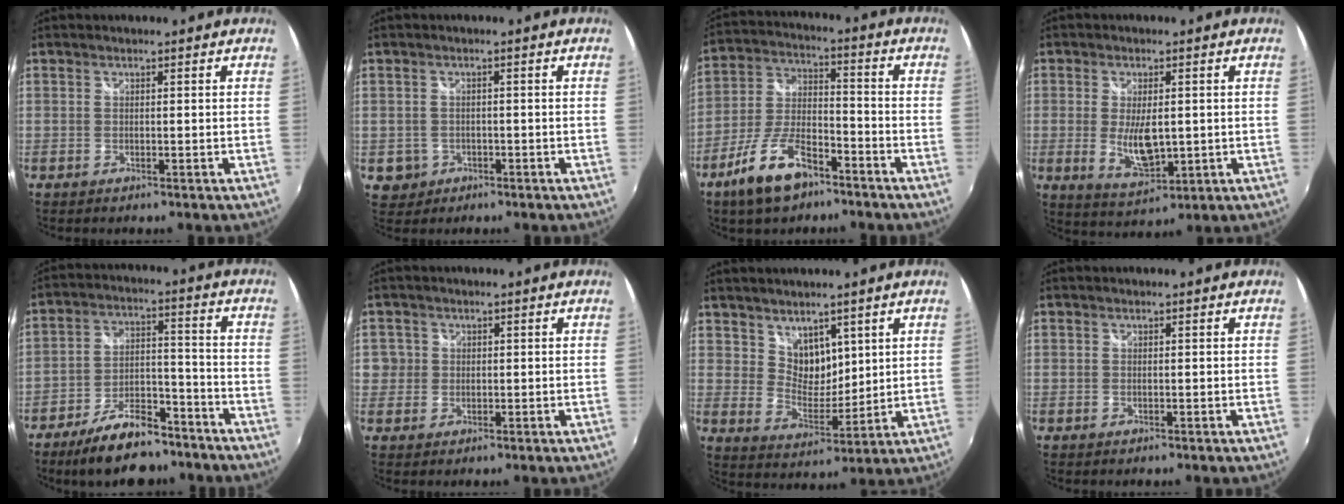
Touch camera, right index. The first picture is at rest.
{"total": 3.7, "force": [-1.1, 3.4, 0.8], "torque": [-0.026, 0.004, -0.008]}
{"total": 12.5, "force": [-8.1, 5.1, 8.1], "torque": [-0.173, -0.002, -0.147]}
{"total": 7.7, "force": [-0.4, 3.5, 6.9], "torque": [-0.127, -0.012, 0.001]}
{"total": 14.5, "force": [-11.1, 5.8, 7.3], "torque": [-0.143, 0.019, -0.171]}
{"total": 3.8, "force": [0.1, 3.7, 0.5], "torque": [-0.005, 0.012, 0.003]}
{"total": 6.8, "force": [4.4, 4.5, 2.6], "torque": [-0.032, -0.001, 0.087]}
{"total": 0.0}